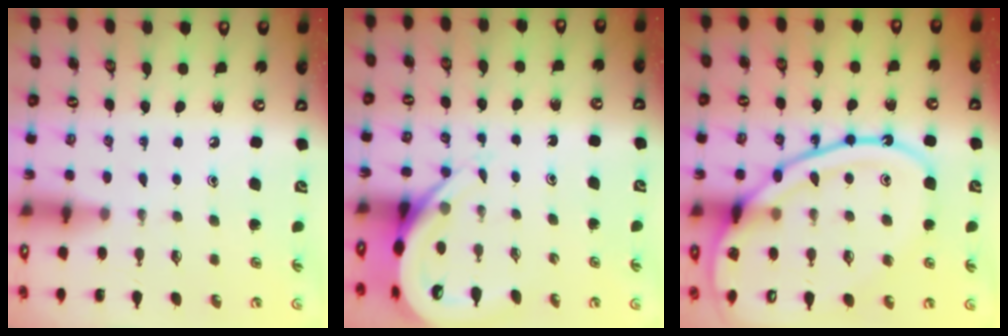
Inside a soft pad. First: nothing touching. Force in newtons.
{"total": 6.3, "press": 6.3, "slide": 0.6}
{"total": 20.9, "press": 20.9, "slide": 1.8}